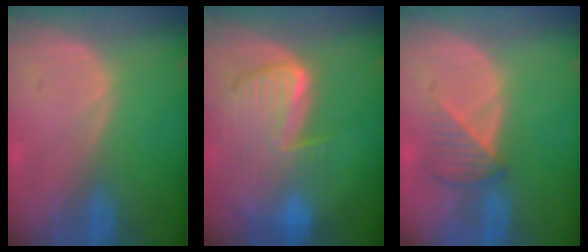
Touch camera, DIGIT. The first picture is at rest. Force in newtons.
{"total": 9.9, "press": 8.5, "slide": 5.1}
{"total": 3.5, "press": 3.5, "slide": 0.4}